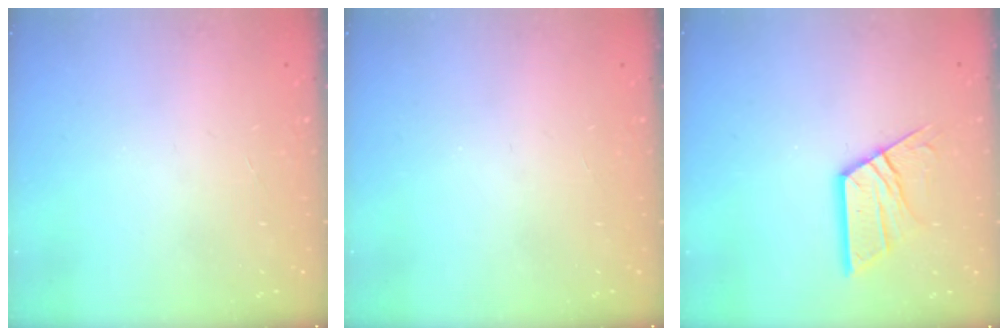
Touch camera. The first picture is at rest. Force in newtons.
{"total": 0.0}
{"total": 12.3, "press": 12.3, "slide": 1.2}